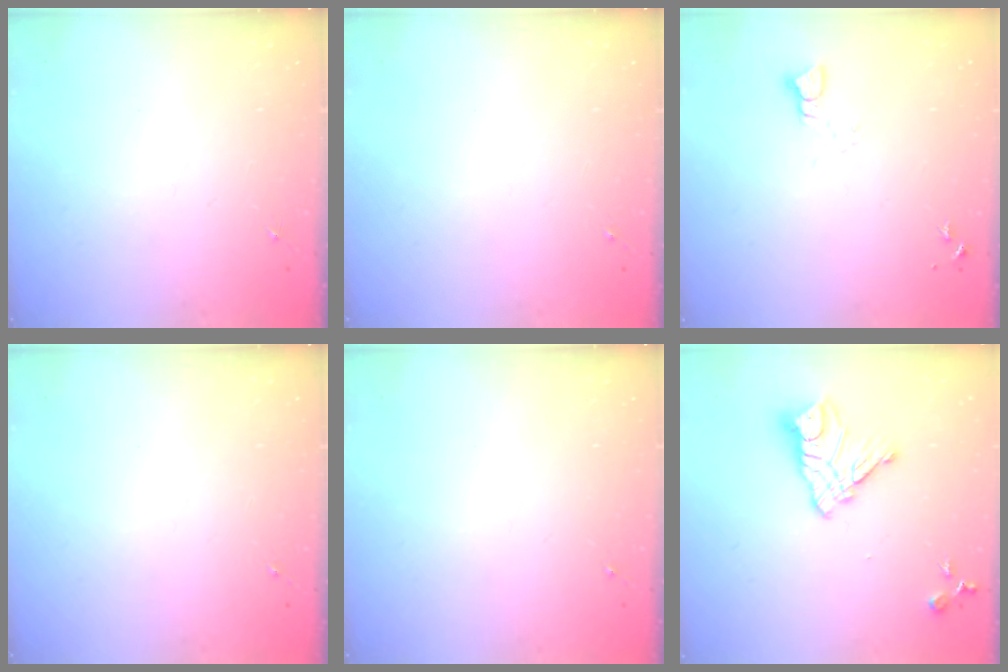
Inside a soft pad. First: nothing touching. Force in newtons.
{"total": 0.0}
{"total": 2.5, "press": 2.5, "slide": 0.1}
{"total": 0.0}
{"total": 0.0}
{"total": 12.8, "press": 12.7, "slide": 1.0}